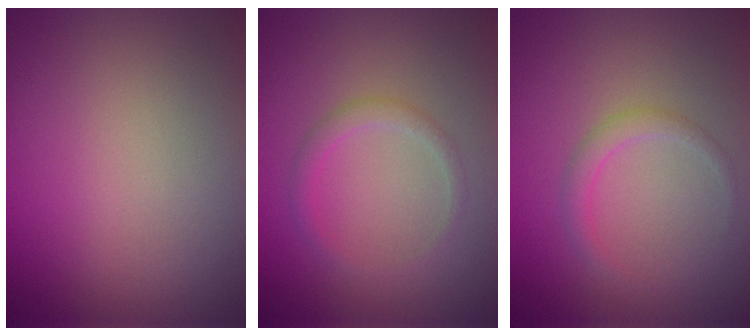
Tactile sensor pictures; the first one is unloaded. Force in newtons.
{"total": 1.5, "press": 1.5, "slide": 0.0}
{"total": 1.5, "press": 1.5, "slide": 0.1}